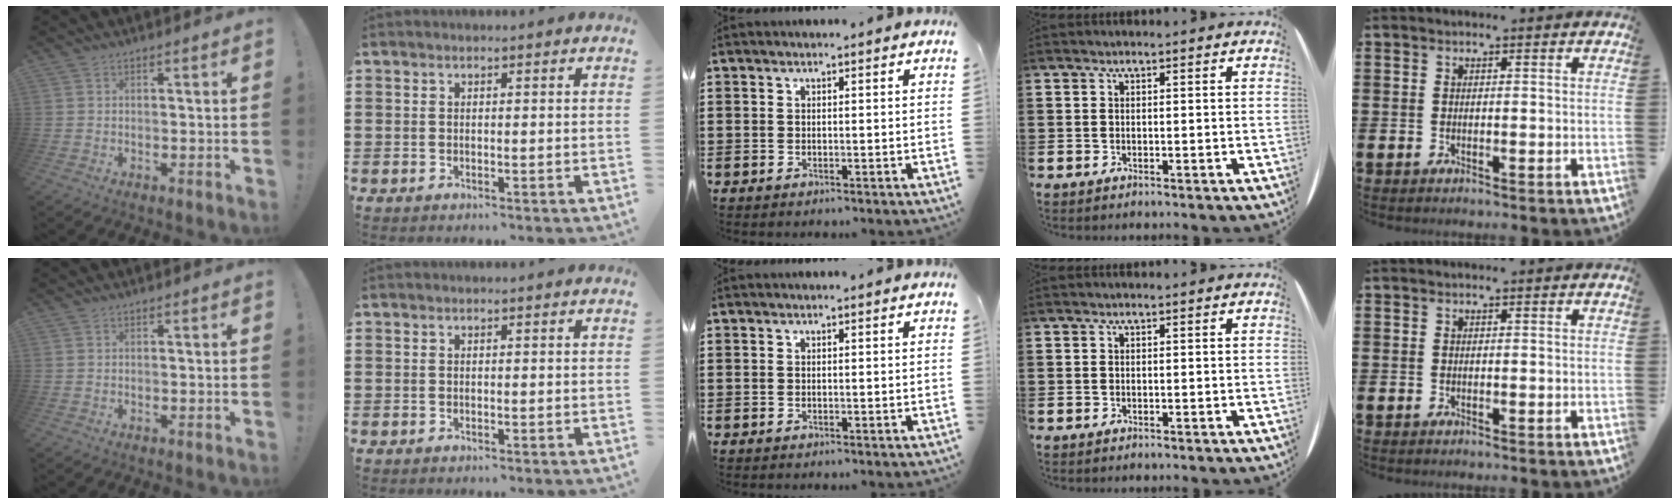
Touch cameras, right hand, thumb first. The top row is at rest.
{}